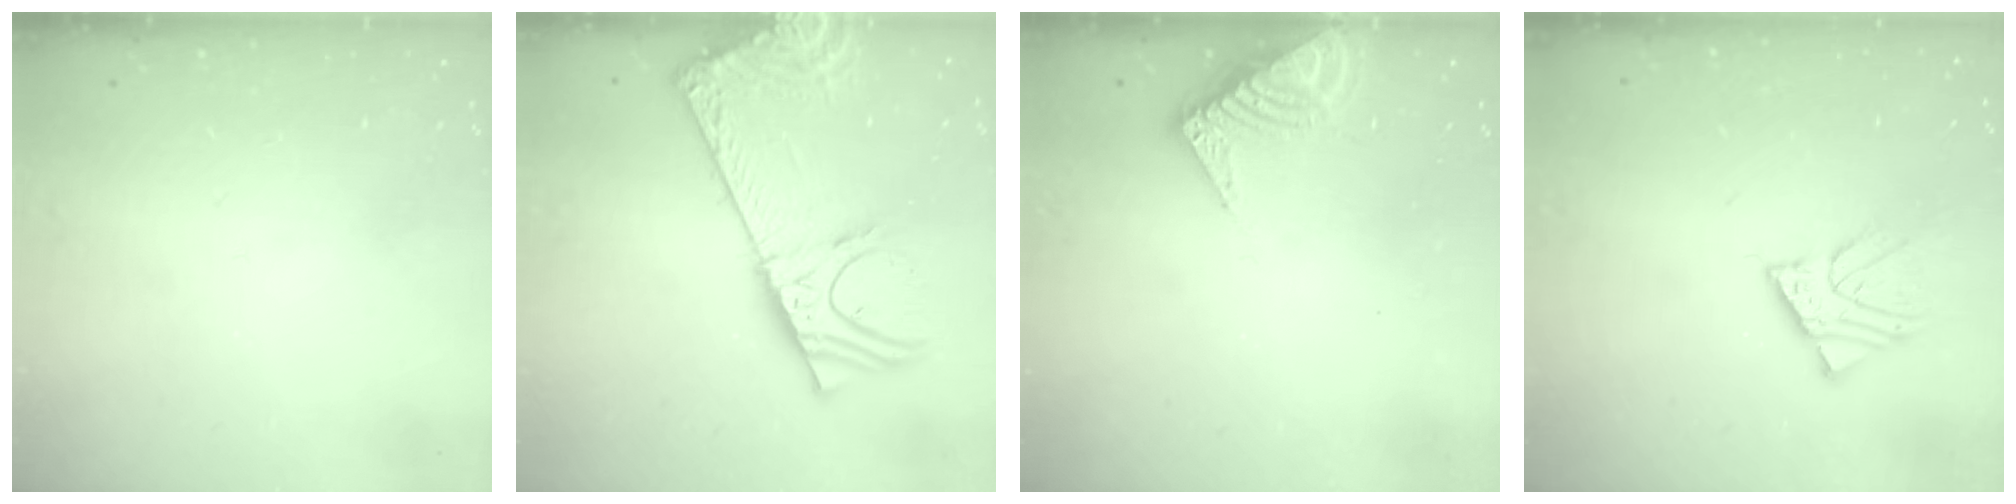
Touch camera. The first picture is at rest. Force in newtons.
{"total": 18.3, "press": 17.8, "slide": 4.2}
{"total": 8.0, "press": 8.0, "slide": 0.7}
{"total": 5.5, "press": 5.5, "slide": 0.6}